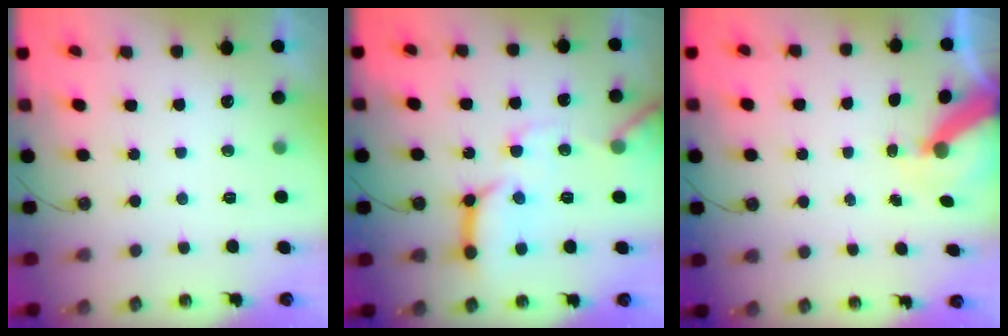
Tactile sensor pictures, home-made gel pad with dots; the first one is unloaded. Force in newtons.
{"total": 15.4, "press": 15.3, "slide": 1.7}
{"total": 8.3, "press": 8.2, "slide": 0.7}